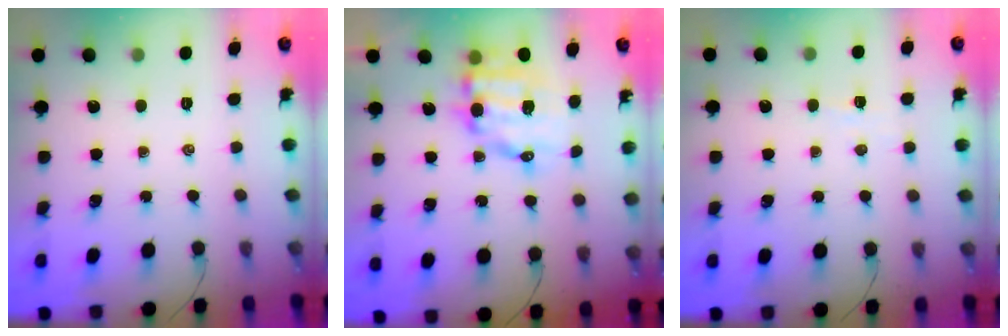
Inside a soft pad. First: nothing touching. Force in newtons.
{"total": 11.4, "press": 11.2, "slide": 2.3}
{"total": 3.1, "press": 3.0, "slide": 0.8}